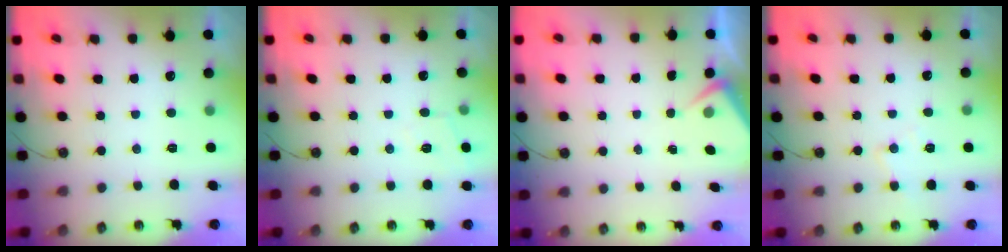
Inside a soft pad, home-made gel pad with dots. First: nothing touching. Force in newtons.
{"total": 4.9, "press": 4.8, "slide": 0.8}
{"total": 3.1, "press": 3.1, "slide": 0.5}
{"total": 6.2, "press": 6.2, "slide": 0.3}